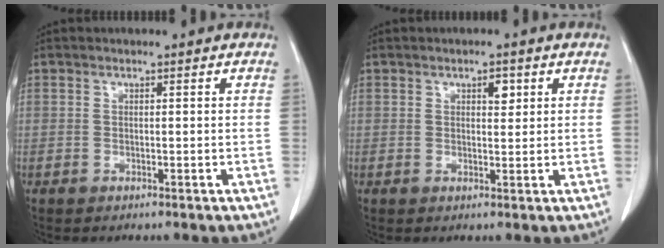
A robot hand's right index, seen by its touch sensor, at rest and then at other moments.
{"total": 2.1, "force": [0.9, 0.9, 1.6], "torque": [-0.022, -0.002, 0.014]}